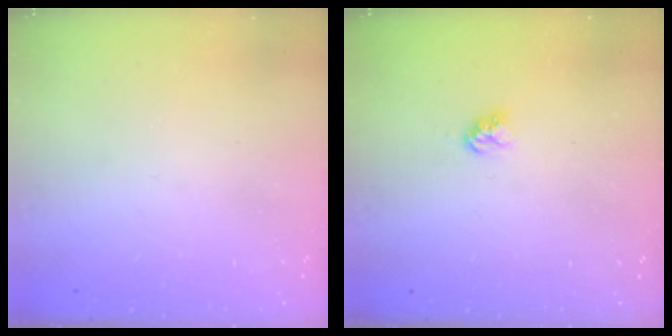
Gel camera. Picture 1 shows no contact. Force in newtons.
{"total": 3.9, "press": 3.9, "slide": 0.4}